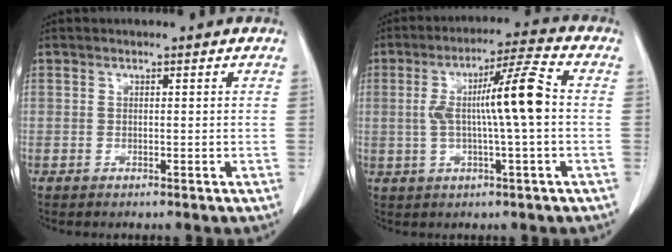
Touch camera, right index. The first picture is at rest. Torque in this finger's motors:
{"motor_torque": [0.80, 0.09, 0.33, 0.14]}